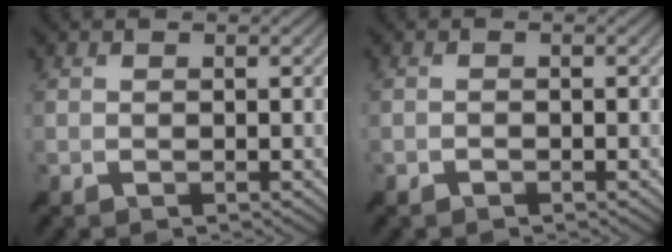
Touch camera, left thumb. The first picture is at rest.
{"total": 0.5, "force": [-0.5, 0.2, 0.1], "torque": [0.001, 0.000, -0.009]}